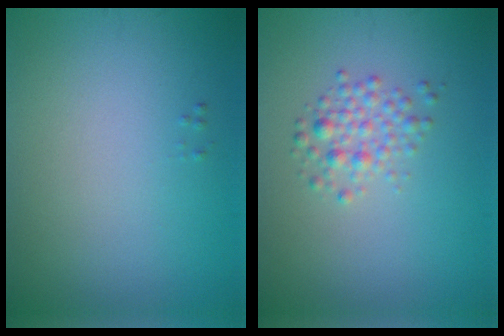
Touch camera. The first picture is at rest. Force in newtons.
{"total": 2.1, "press": 2.1, "slide": 0.1}